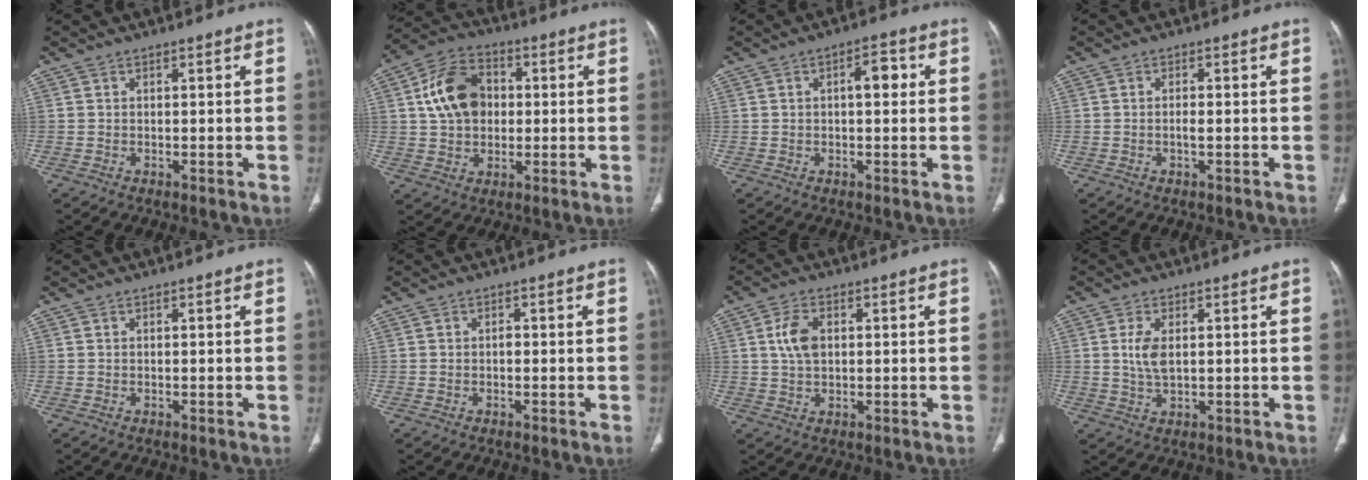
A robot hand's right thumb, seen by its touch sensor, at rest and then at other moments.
{"total": 12.5, "force": [1.6, 9.3, 8.1], "torque": [-0.125, 0.014, 0.024]}
{"total": 4.2, "force": [0.6, 2.0, 3.7], "torque": [-0.045, 0.009, 0.004]}
{"total": 1.4, "force": [-0.4, 0.4, 1.3], "torque": [-0.025, 0.001, -0.009]}
{"total": 0.0}
{"total": 0.8, "force": [-0.1, 0.5, 0.6], "torque": [-0.007, 0.002, -0.005]}
{"total": 5.3, "force": [1.1, 3.3, 4.0], "torque": [-0.080, 0.001, 0.020]}
{"total": 4.4, "force": [0.8, 2.2, 3.8], "torque": [-0.078, -0.005, 0.018]}